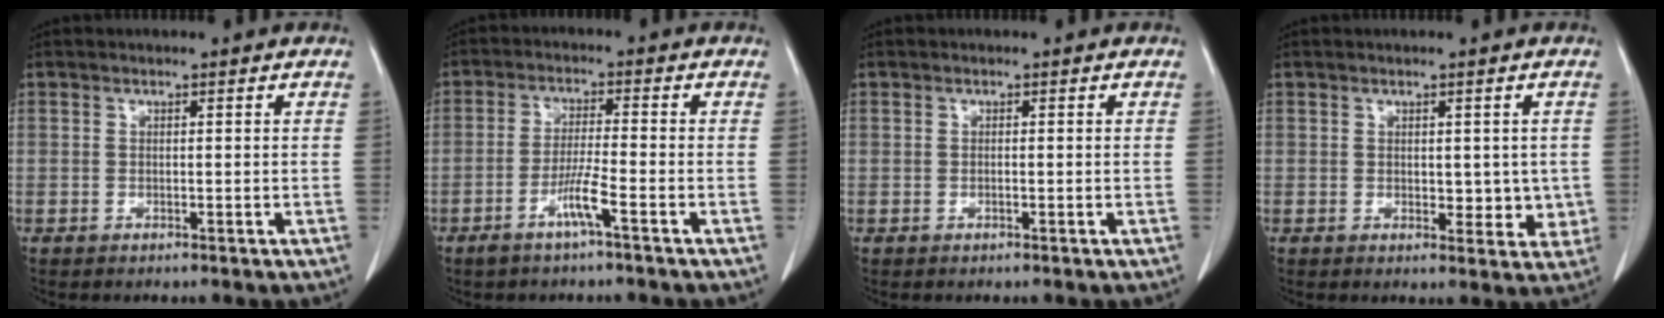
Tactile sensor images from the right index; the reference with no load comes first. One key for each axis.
{"total": 5.0, "fx": -2.7, "fy": 0.0, "fz": 4.2, "tx": -0.087, "ty": 0.000, "tz": -0.053}
{"total": 0.6, "fx": -0.1, "fy": 0.3, "fz": 0.5, "tx": -0.014, "ty": 0.000, "tz": -0.002}
{"total": 5.8, "fx": -0.1, "fy": 3.5, "fz": 4.6, "tx": -0.052, "ty": 0.003, "tz": 0.007}